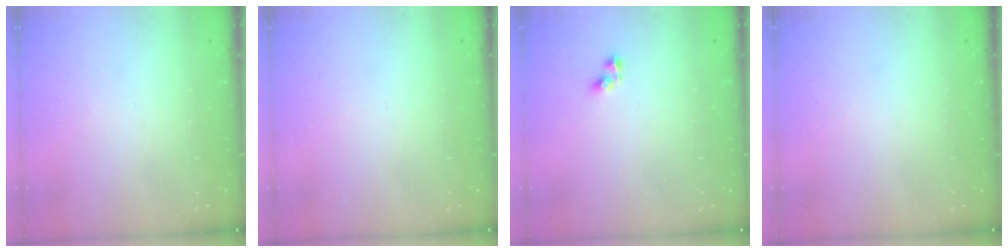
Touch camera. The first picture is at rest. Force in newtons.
{"total": 0.0}
{"total": 2.5, "press": 2.5, "slide": 0.1}
{"total": 0.0}